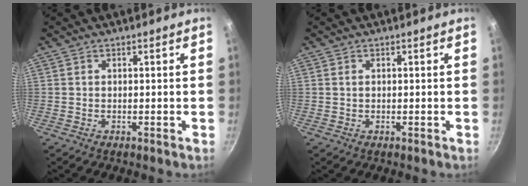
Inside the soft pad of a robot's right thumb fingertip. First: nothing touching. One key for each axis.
{"total": 0.7, "fx": 0.2, "fy": 0.5, "fz": 0.5, "tx": -0.009, "ty": 0.001, "tz": 0.004}